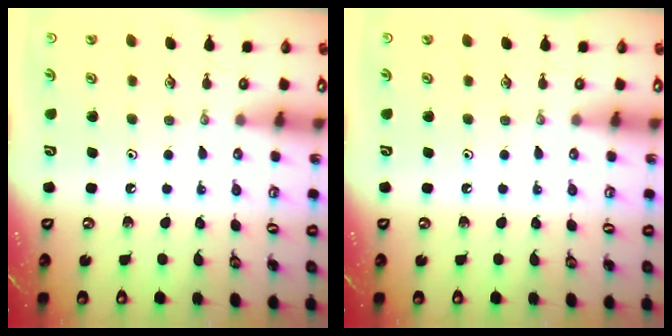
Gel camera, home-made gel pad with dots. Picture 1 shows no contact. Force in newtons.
{"total": 0.0}